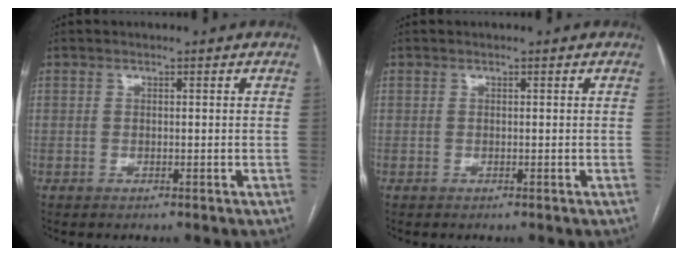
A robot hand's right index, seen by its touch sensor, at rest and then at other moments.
{"total": 0.0}